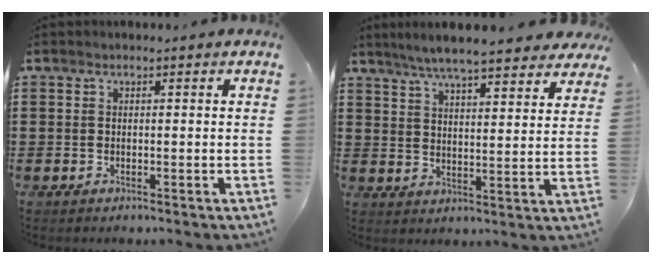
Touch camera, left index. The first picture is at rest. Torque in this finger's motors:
{"motor_torque": [2.14, 0.00, 0.61, 0.21]}